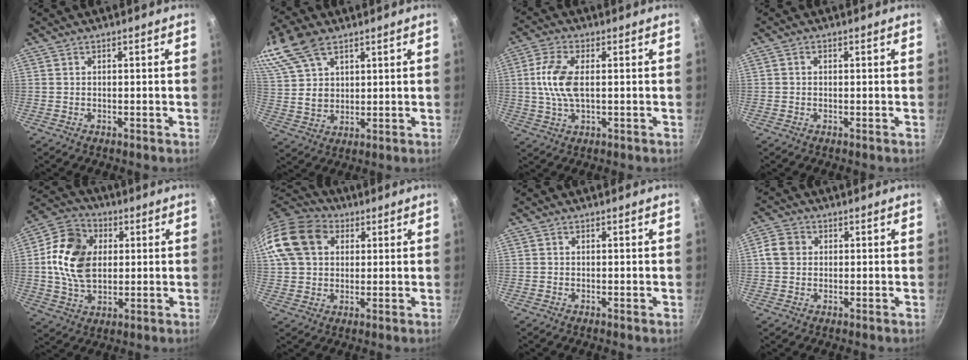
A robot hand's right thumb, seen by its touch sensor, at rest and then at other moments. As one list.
[{"total": 16.5, "force": [9.6, 9.9, 9.0], "torque": [-0.191, 0.013, 0.195]}, {"total": 8.4, "force": [0.7, 4.1, 7.3], "torque": [-0.154, 0.009, 0.010]}, {"total": 0.8, "force": [0.0, 0.7, 0.4], "torque": [-0.008, 0.005, -0.001]}, {"total": 15.0, "force": [2.0, 10.8, 10.2], "torque": [-0.166, 0.006, 0.024]}, {"total": 15.6, "force": [4.7, 12.1, 8.8], "torque": [-0.158, 0.023, 0.073]}, {"total": 0.0}, {"total": 4.7, "force": [0.5, 4.1, 2.2], "torque": [-0.027, 0.008, 0.000]}]